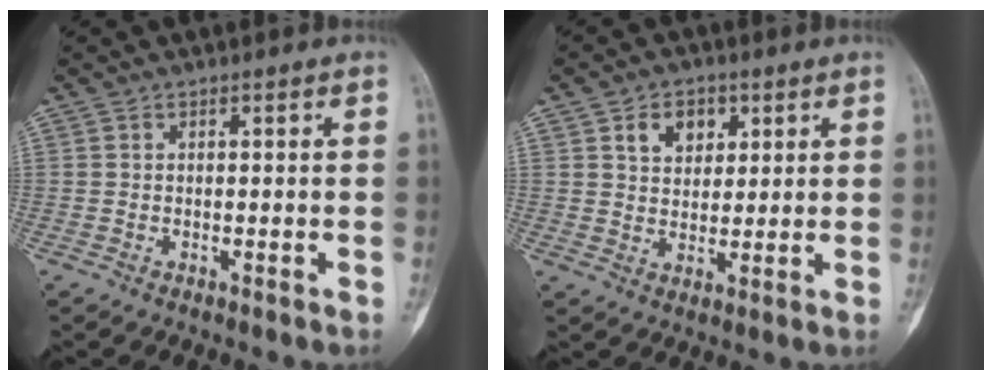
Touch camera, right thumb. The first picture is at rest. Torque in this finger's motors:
{"motor_torque": [-0.07, 0.09, 0.06, 0.01, 0.03]}